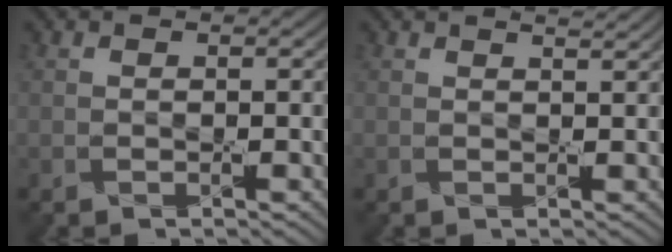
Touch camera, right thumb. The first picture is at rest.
{"total": 1.5, "force": [1.3, 0.1, 0.6], "torque": [-0.015, -0.004, 0.013]}